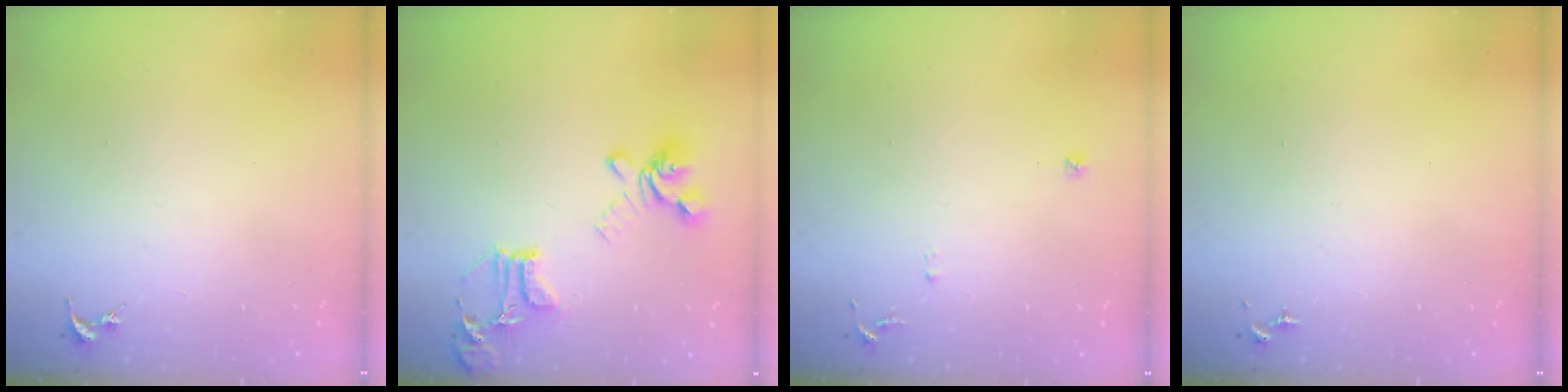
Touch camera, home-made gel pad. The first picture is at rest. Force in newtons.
{"total": 17.0, "press": 17.0, "slide": 1.4}
{"total": 5.6, "press": 5.5, "slide": 0.6}
{"total": 0.0}